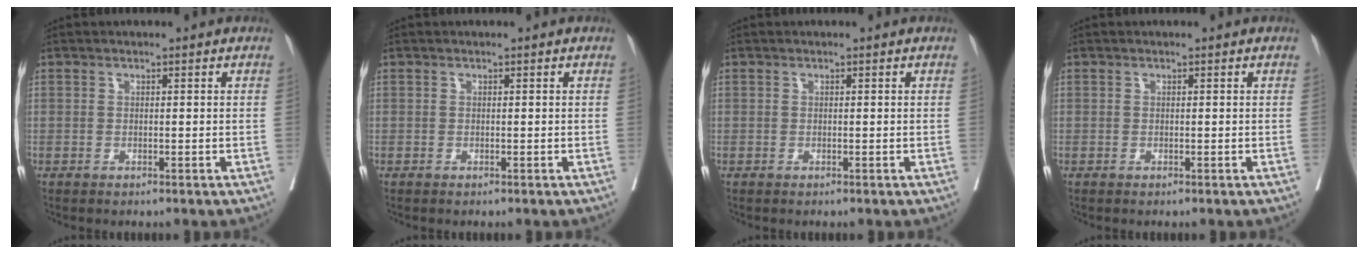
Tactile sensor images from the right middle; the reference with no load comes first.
{"total": 0.0}
{"total": 0.0}
{"total": 0.0}